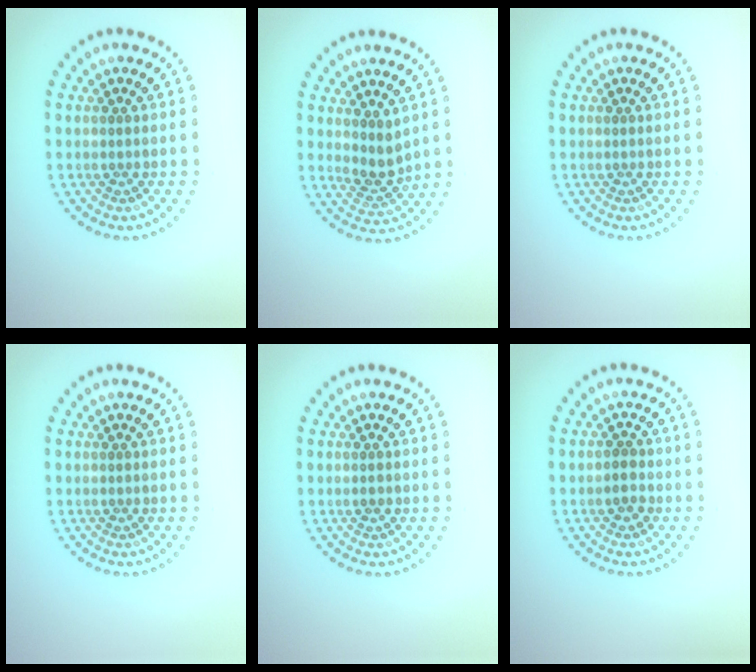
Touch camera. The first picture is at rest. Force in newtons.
{"total": 2.5, "press": 2.1, "slide": 1.5}
{"total": 0.0}
{"total": 0.0}
{"total": 0.7, "press": 0.7, "slide": 0.0}
{"total": 1.5, "press": 1.3, "slide": 0.7}